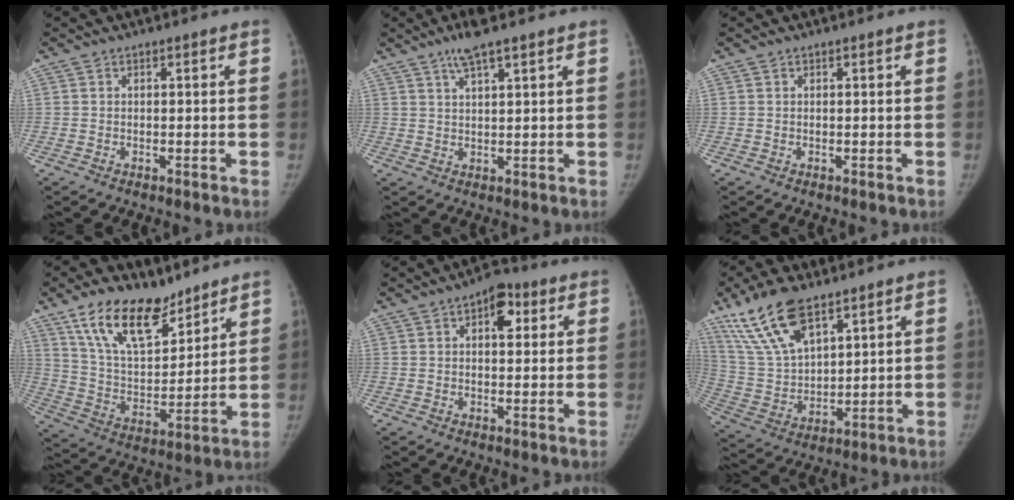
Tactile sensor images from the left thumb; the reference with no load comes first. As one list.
[{"total": 5.1, "force": [3.4, 0.9, 3.7], "torque": [-0.067, -0.006, 0.063]}, {"total": 0.0}, {"total": 16.6, "force": [11.4, 8.0, 9.1], "torque": [-0.123, -0.061, 0.216]}, {"total": 6.2, "force": [2.2, 3.5, 4.6], "torque": [-0.040, 0.000, 0.025]}, {"total": 15.2, "force": [9.9, 6.6, 9.6], "torque": [-0.172, -0.035, 0.202]}]